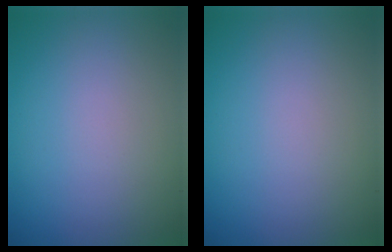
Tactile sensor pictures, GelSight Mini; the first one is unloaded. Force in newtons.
{"total": 0.0}